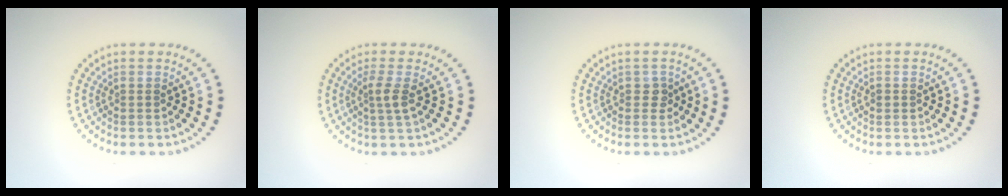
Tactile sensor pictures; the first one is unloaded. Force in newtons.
{"total": 1.8, "press": 1.3, "slide": 1.3}
{"total": 1.0, "press": 0.9, "slide": 0.4}
{"total": 0.6, "press": 0.6, "slide": 0.2}